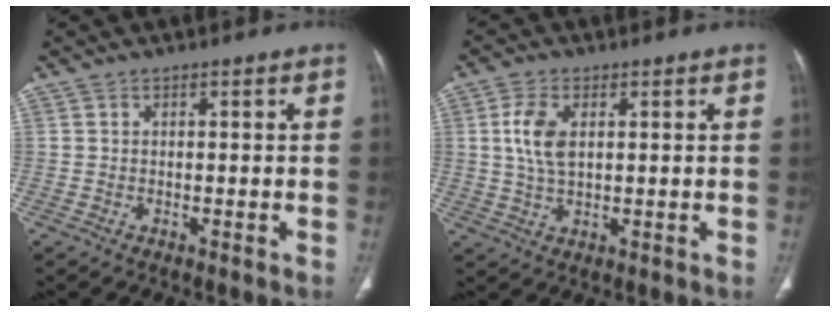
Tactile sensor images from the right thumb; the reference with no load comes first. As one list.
[{"total": 6.5, "force": [1.5, 3.6, 5.2], "torque": [-0.113, -0.002, 0.029]}]